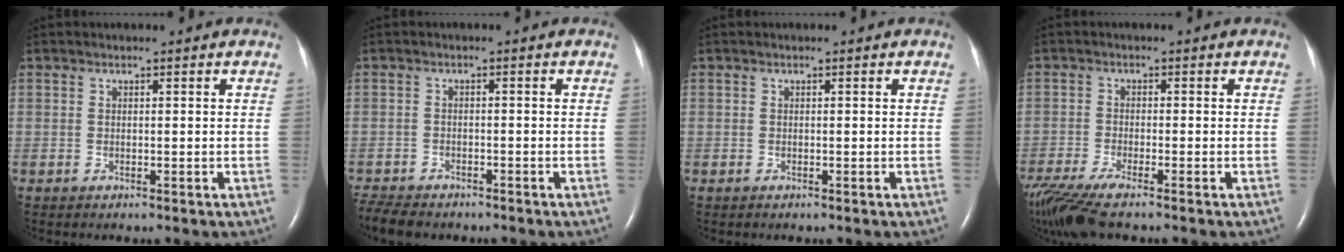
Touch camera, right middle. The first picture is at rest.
{"total": 6.5, "force": [-5.6, 2.1, 2.4], "torque": [-0.044, -0.013, -0.090]}
{"total": 0.0}
{"total": 9.6, "force": [-7.9, 0.1, 5.4], "torque": [-0.109, -0.024, -0.144]}